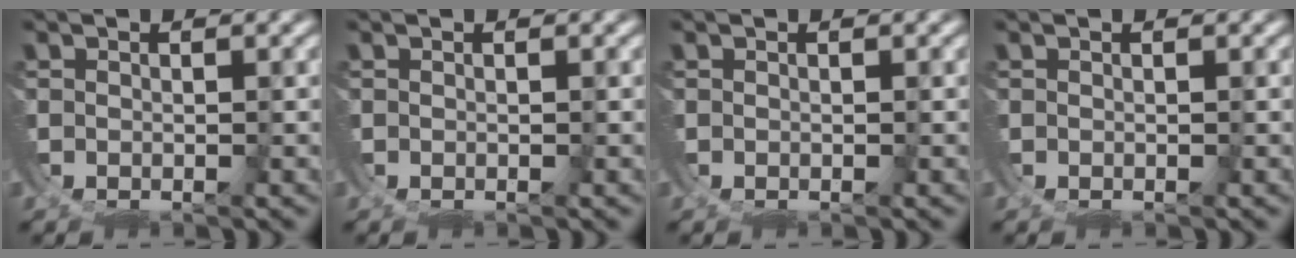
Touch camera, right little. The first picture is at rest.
{"total": 0.0}
{"total": 0.0}
{"total": 0.0}